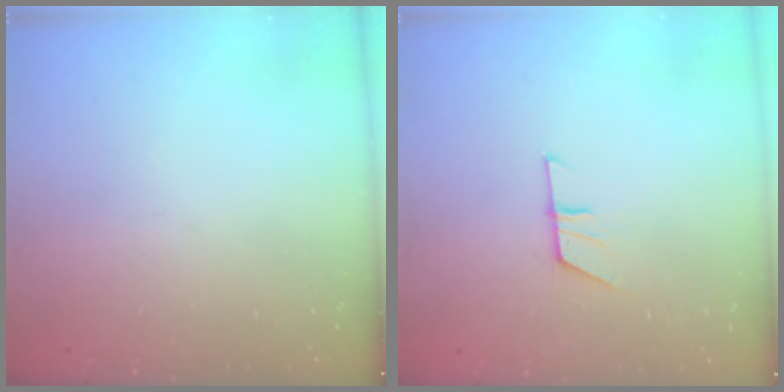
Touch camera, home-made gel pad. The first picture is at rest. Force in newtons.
{"total": 5.1, "press": 5.1, "slide": 0.4}